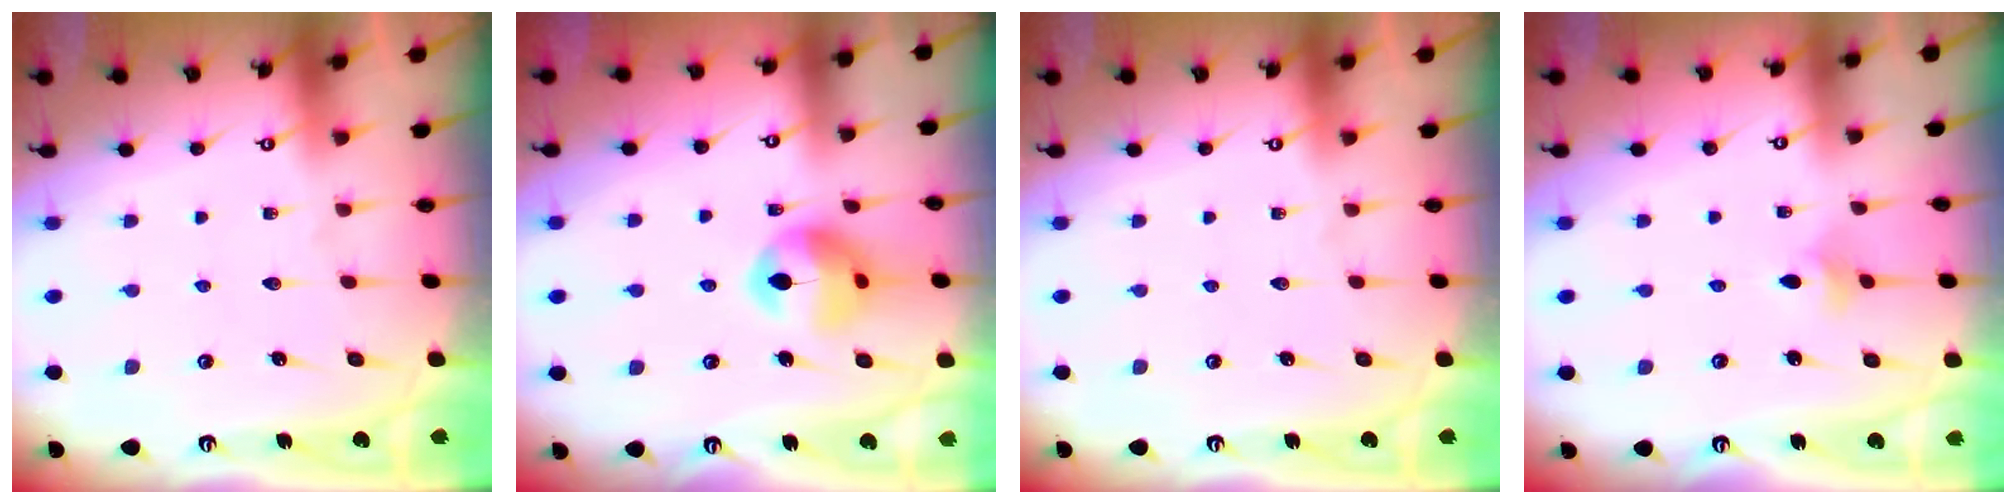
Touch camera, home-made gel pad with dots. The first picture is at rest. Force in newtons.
{"total": 13.3, "press": 13.2, "slide": 1.4}
{"total": 0.0}
{"total": 2.6, "press": 2.5, "slide": 0.5}